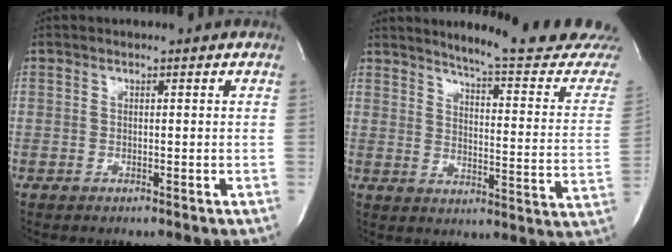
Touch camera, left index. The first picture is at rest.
{"total": 18.3, "force": [17.1, -0.9, 6.5], "torque": [-0.093, -0.113, 0.201]}